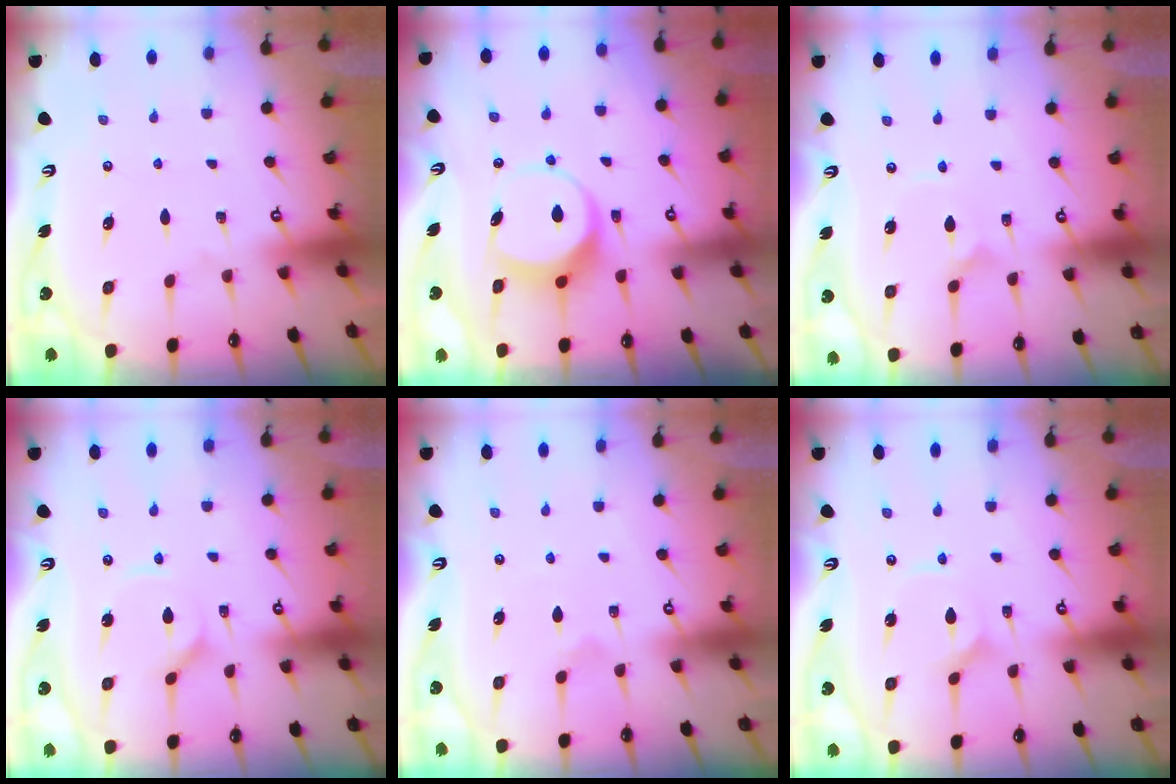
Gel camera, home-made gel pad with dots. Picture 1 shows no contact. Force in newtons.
{"total": 7.2, "press": 7.2, "slide": 0.9}
{"total": 2.3, "press": 2.3, "slide": 0.2}
{"total": 2.4, "press": 2.4, "slide": 0.3}
{"total": 2.2, "press": 2.2, "slide": 0.4}
{"total": 2.4, "press": 2.4, "slide": 0.2}